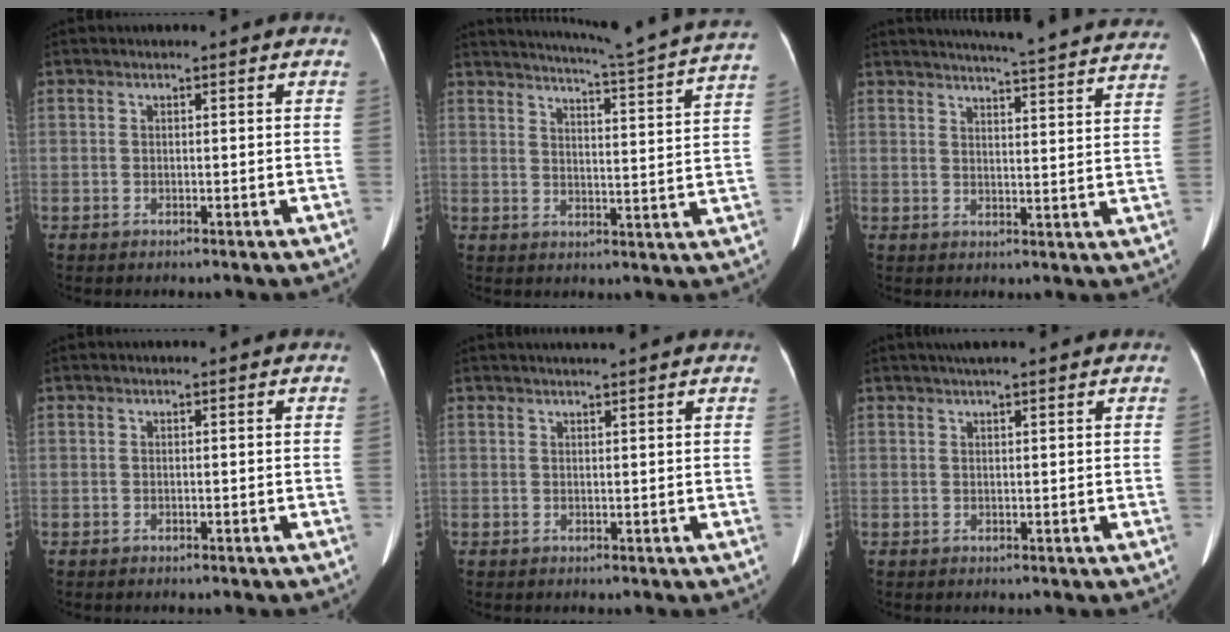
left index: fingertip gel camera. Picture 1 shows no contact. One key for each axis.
{"total": 19.0, "fx": 17.5, "fy": -2.3, "fz": 6.9, "tx": -0.121, "ty": -0.062, "tz": 0.214}
{"total": 23.0, "fx": 21.8, "fy": 0.5, "fz": 7.4, "tx": -0.109, "ty": -0.054, "tz": 0.250}
{"total": 0.0}
{"total": 4.2, "fx": 3.7, "fy": -0.5, "fz": 1.9, "tx": -0.026, "ty": 0.020, "tz": 0.046}
{"total": 5.4, "fx": 4.5, "fy": 0.2, "fz": 3.0, "tx": -0.041, "ty": 0.027, "tz": 0.064}